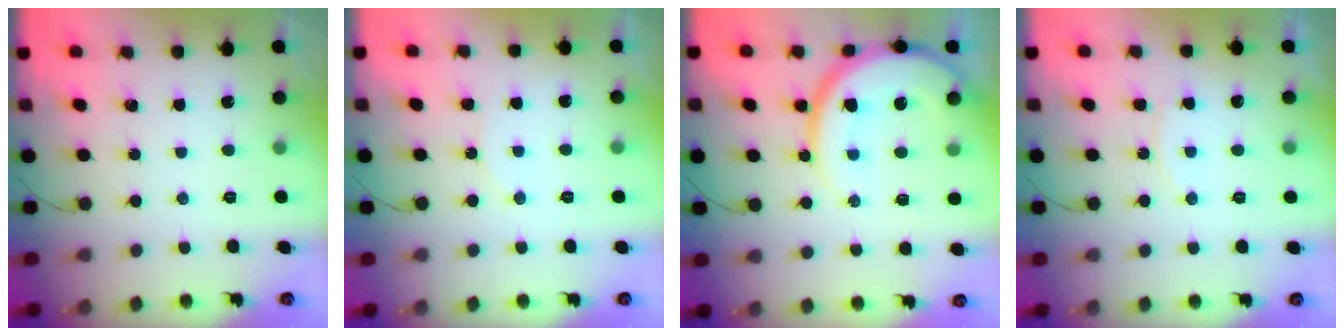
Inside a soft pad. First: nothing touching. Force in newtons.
{"total": 5.7, "press": 5.7, "slide": 0.4}
{"total": 16.0, "press": 15.9, "slide": 1.7}
{"total": 5.8, "press": 5.8, "slide": 0.4}